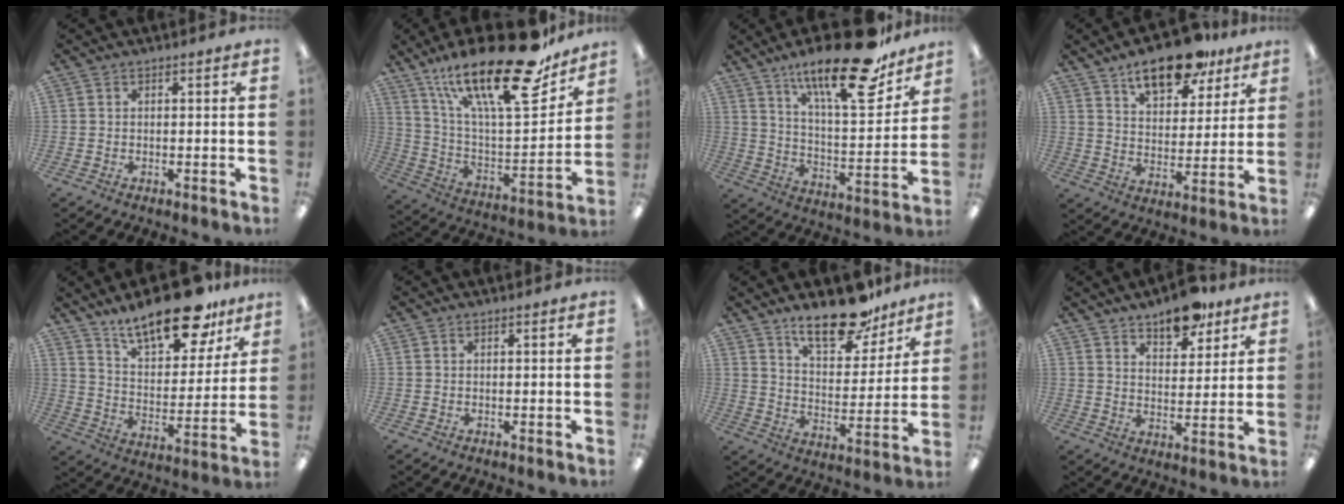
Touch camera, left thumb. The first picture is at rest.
{"total": 28.9, "force": [18.3, 9.1, 20.4], "torque": [-0.331, -0.109, 0.306]}
{"total": 23.6, "force": [16.8, 6.8, 15.1], "torque": [-0.231, -0.104, 0.274]}
{"total": 15.5, "force": [11.2, 6.7, 8.3], "torque": [-0.121, -0.054, 0.193]}
{"total": 19.8, "force": [15.1, 7.4, 10.4], "torque": [-0.164, -0.094, 0.259]}
{"total": 0.0}
{"total": 16.7, "force": [12.7, 6.7, 8.6], "torque": [-0.116, -0.080, 0.218]}
{"total": 9.9, "force": [7.8, 4.3, 4.4], "torque": [-0.043, -0.048, 0.133]}